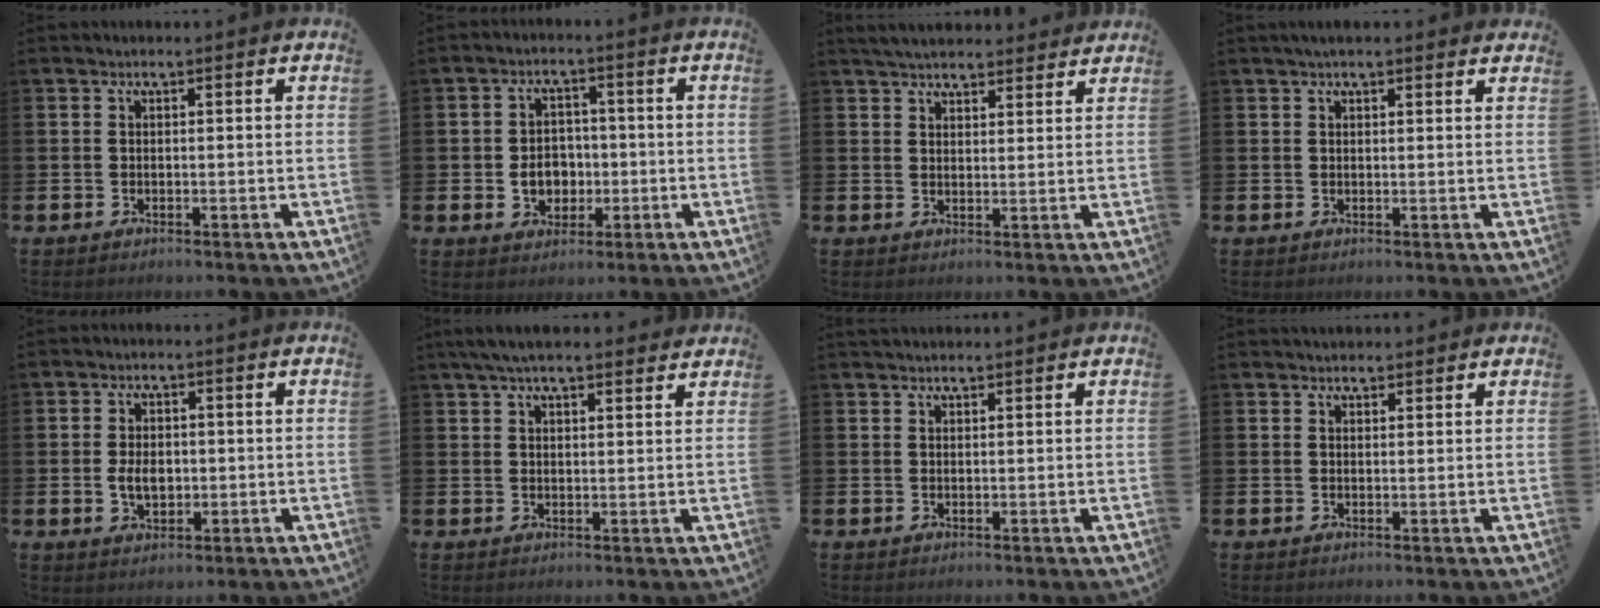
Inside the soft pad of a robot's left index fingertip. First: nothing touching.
{"total": 4.5, "force": [-0.7, 3.9, 2.2], "torque": [-0.032, 0.003, -0.021]}
{"total": 4.3, "force": [4.2, 0.9, 0.6], "torque": [-0.020, -0.015, 0.078]}
{"total": 1.9, "force": [1.7, 0.4, 0.8], "torque": [-0.015, 0.001, 0.030]}
{"total": 3.7, "force": [-0.2, 2.5, 2.7], "torque": [-0.035, 0.001, -0.009]}
{"total": 4.5, "force": [4.0, 0.9, 2.0], "torque": [-0.044, -0.007, 0.073]}
{"total": 1.2, "force": [1.2, 0.2, 0.1], "torque": [0.007, -0.002, 0.020]}
{"total": 1.9, "force": [1.8, 0.7, 0.0], "torque": [0.007, -0.003, 0.032]}